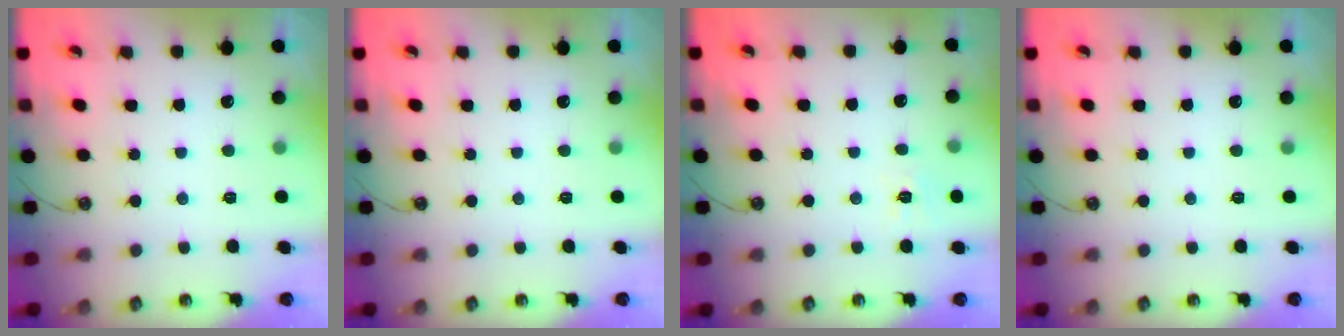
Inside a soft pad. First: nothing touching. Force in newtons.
{"total": 0.0}
{"total": 6.7, "press": 6.7, "slide": 0.7}
{"total": 0.0}